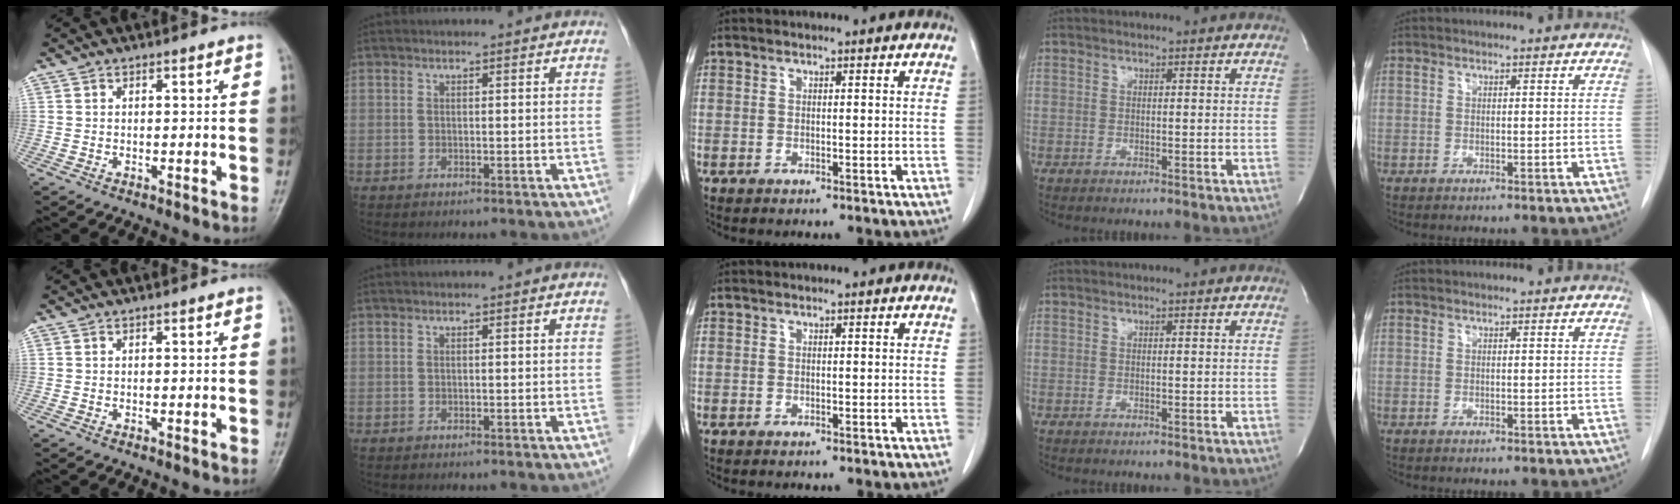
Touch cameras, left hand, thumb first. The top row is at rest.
{}